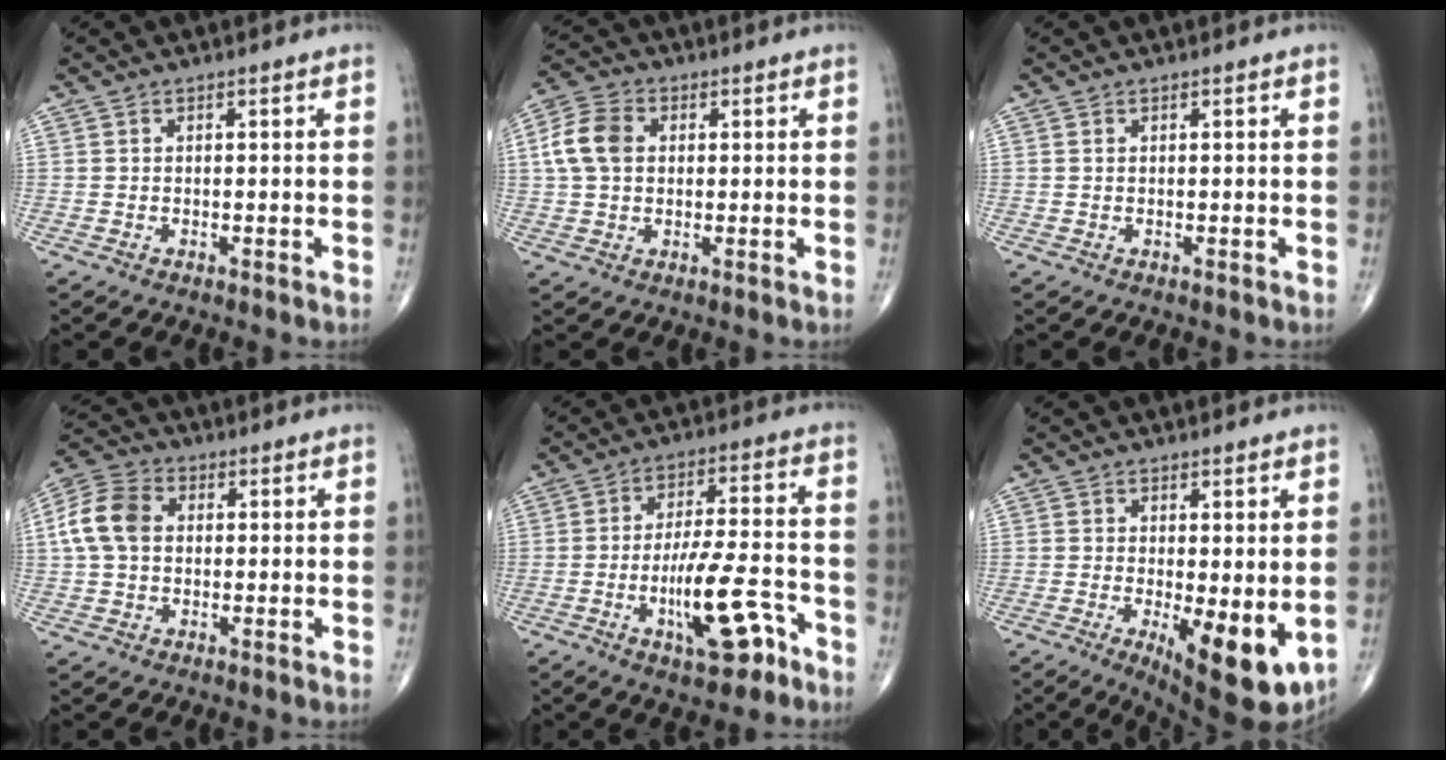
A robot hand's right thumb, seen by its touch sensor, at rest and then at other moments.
{"total": 8.2, "force": [1.3, 5.9, 5.4], "torque": [-0.107, 0.014, 0.020]}
{"total": 0.0}
{"total": 9.4, "force": [1.1, 6.8, 6.3], "torque": [-0.126, 0.023, 0.014]}
{"total": 12.9, "force": [-5.8, 4.2, 10.8], "torque": [-0.173, 0.035, -0.090]}
{"total": 11.3, "force": [-2.2, 4.0, 10.4], "torque": [-0.142, -0.026, -0.022]}